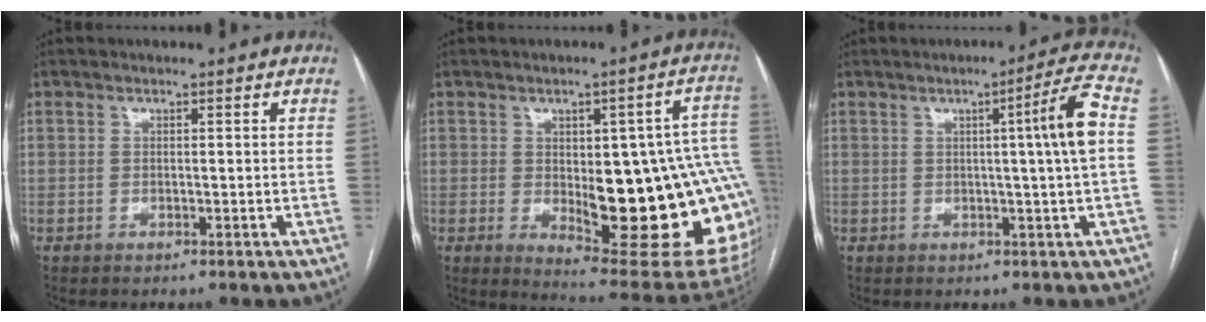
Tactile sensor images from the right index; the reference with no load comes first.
{"total": 23.6, "force": [-1.9, 6.1, 22.7], "torque": [-0.219, 0.006, -0.003]}
{"total": 7.3, "force": [0.7, -1.6, 7.1], "torque": [-0.103, 0.001, 0.014]}